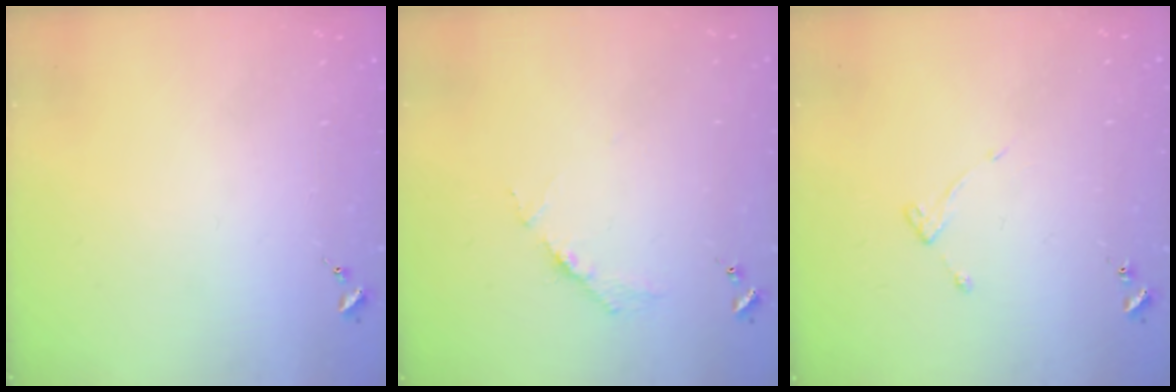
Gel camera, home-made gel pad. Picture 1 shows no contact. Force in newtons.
{"total": 3.8, "press": 3.8, "slide": 0.4}
{"total": 3.7, "press": 3.6, "slide": 0.5}